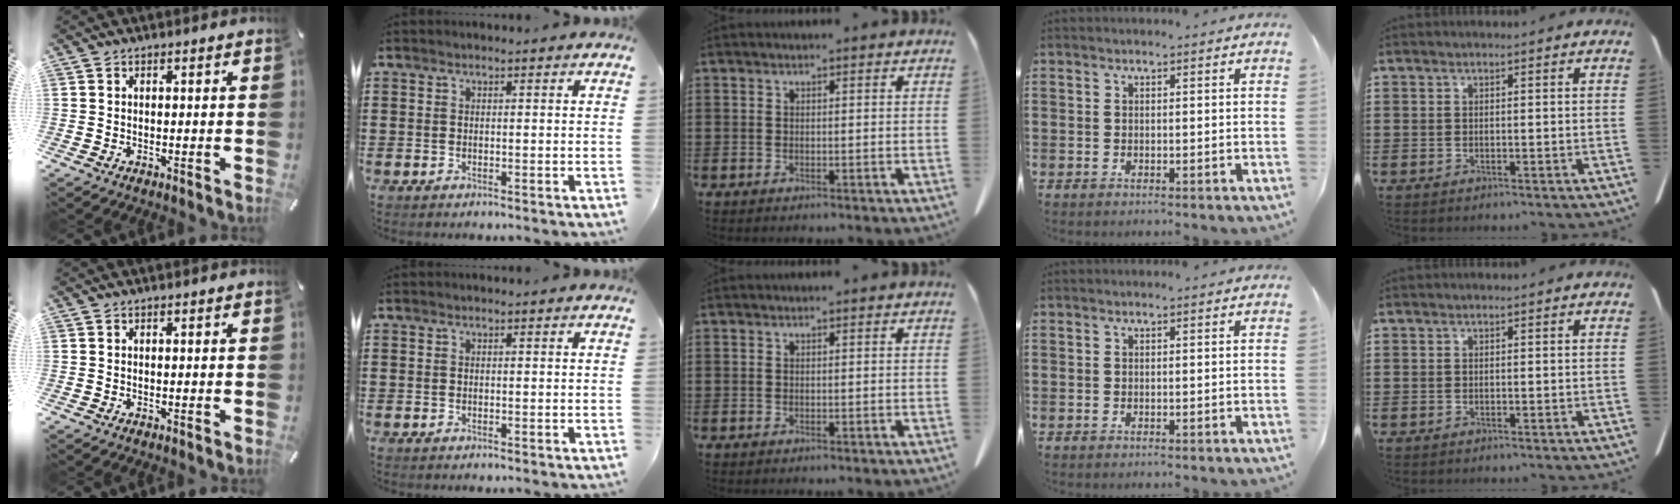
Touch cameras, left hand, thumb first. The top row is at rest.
{}